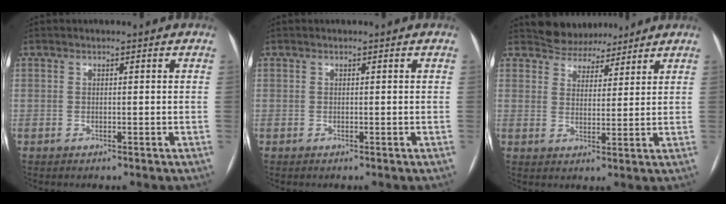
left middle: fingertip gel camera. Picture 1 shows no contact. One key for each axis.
{"total": 0.0}
{"total": 6.2, "fx": 5.7, "fy": 2.5, "fz": 0.1, "tx": -0.005, "ty": 0.006, "tz": 0.088}